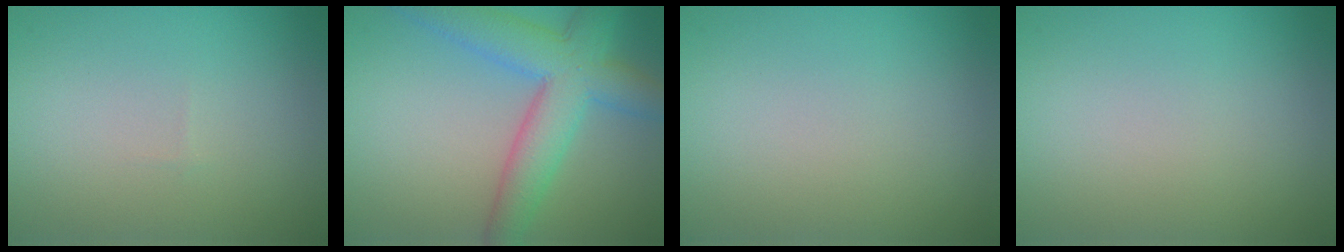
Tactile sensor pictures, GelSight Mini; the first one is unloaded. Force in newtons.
{"total": 7.2, "press": 7.2, "slide": 0.3}
{"total": 0.0}
{"total": 0.0}